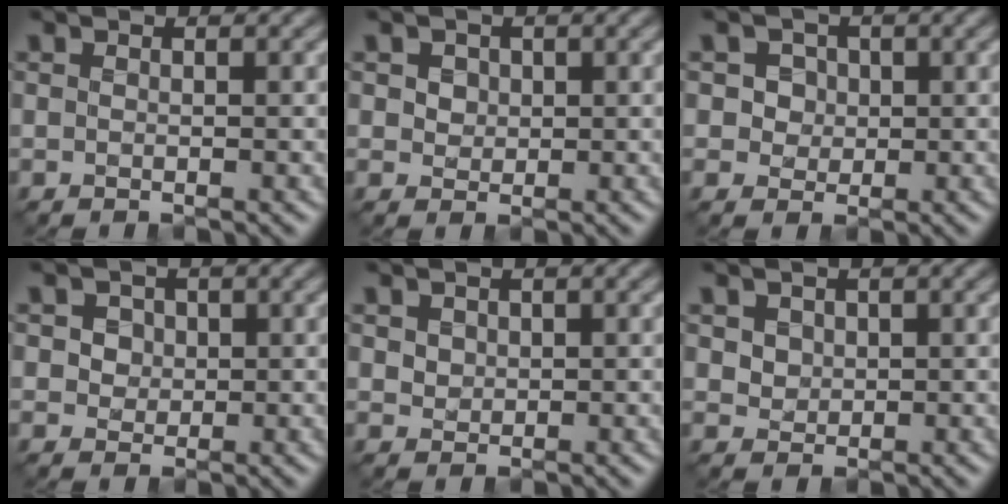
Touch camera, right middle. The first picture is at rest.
{"total": 2.9, "force": [1.1, 2.2, 1.4], "torque": [-0.043, 0.005, 0.020]}
{"total": 4.0, "force": [1.4, 3.2, 1.8], "torque": [-0.034, 0.005, 0.015]}
{"total": 3.4, "force": [1.2, 2.7, 1.6], "torque": [-0.037, 0.008, 0.015]}
{"total": 1.9, "force": [0.8, 1.5, 0.8], "torque": [-0.029, 0.000, 0.022]}
{"total": 2.8, "force": [1.2, 2.1, 1.3], "torque": [-0.048, 0.001, 0.032]}